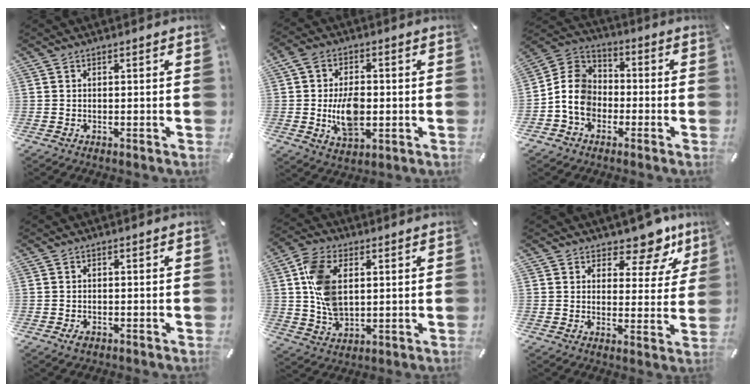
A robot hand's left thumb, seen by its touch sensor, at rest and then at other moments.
{"total": 10.8, "force": [-0.9, 6.9, 8.3], "torque": [-0.149, -0.003, -0.016]}
{"total": 9.7, "force": [-2.6, 8.2, 4.5], "torque": [-0.120, 0.025, -0.050]}
{"total": 1.4, "force": [-0.8, 0.8, 0.8], "torque": [-0.023, -0.001, -0.016]}
{"total": 11.1, "force": [2.4, 7.3, 8.1], "torque": [-0.186, -0.001, 0.043]}
{"total": 10.3, "force": [7.8, 4.7, 4.8], "torque": [-0.052, -0.061, 0.133]}